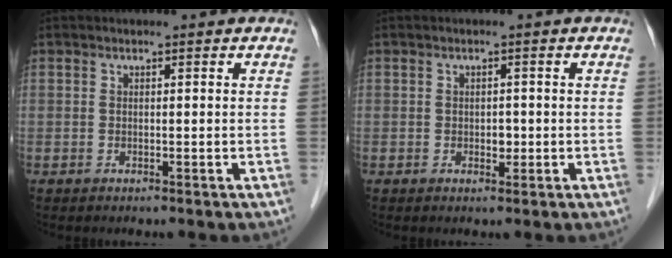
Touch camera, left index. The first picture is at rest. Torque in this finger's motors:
{"motor_torque": [0.07, -0.03, -0.01, 0.00]}